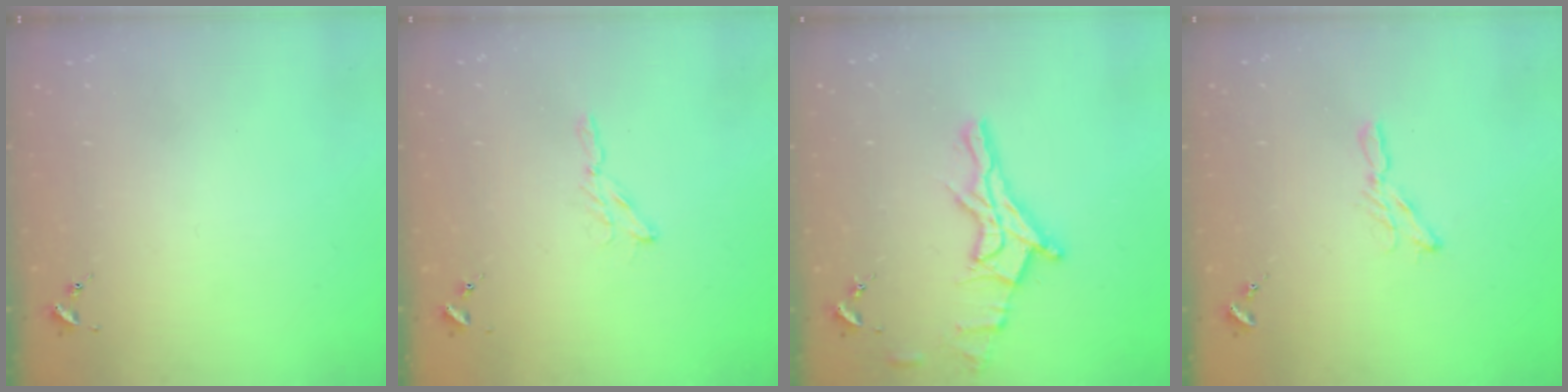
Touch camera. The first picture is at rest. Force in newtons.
{"total": 3.5, "press": 3.4, "slide": 0.4}
{"total": 12.6, "press": 12.5, "slide": 1.3}
{"total": 5.7, "press": 5.7, "slide": 0.3}